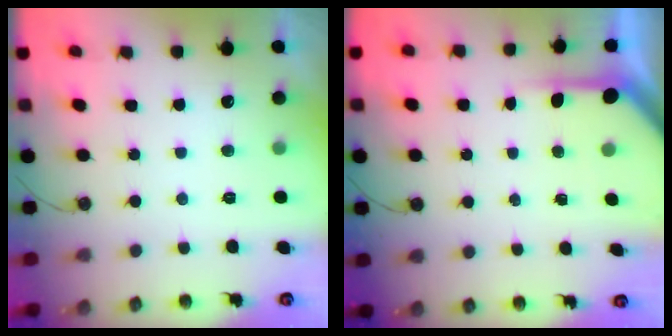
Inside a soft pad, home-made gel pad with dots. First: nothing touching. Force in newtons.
{"total": 4.8, "press": 4.8, "slide": 0.2}